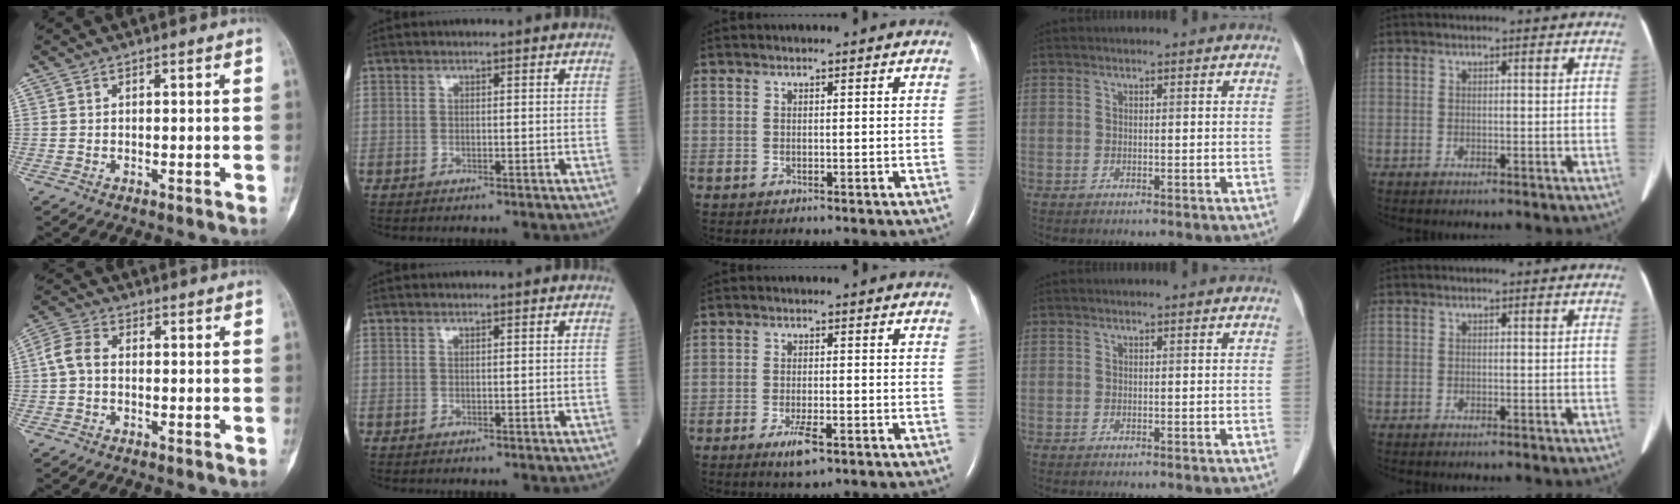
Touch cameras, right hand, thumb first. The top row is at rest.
{"thumb": {"total": 4.9, "force": [-0.3, 3.3, 3.6], "torque": [-0.073, 0.013, -0.015]}, "middle": {"total": 3.8, "force": [-2.1, 0.8, 3.1], "torque": [-0.060, -0.005, -0.035]}}